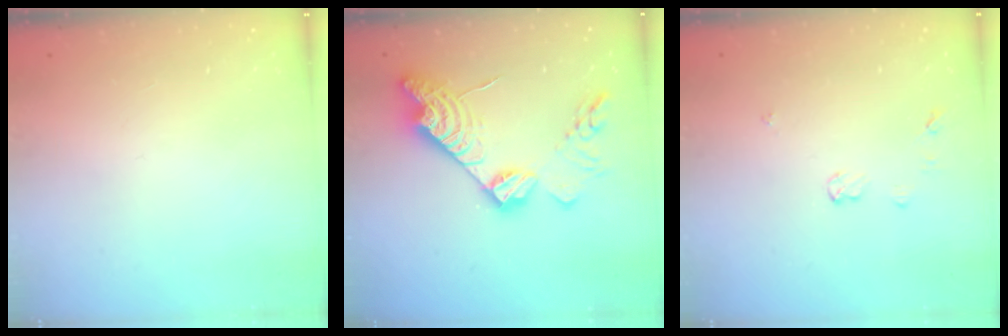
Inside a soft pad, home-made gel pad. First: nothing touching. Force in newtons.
{"total": 18.8, "press": 18.8, "slide": 1.4}
{"total": 3.7, "press": 3.7, "slide": 0.5}